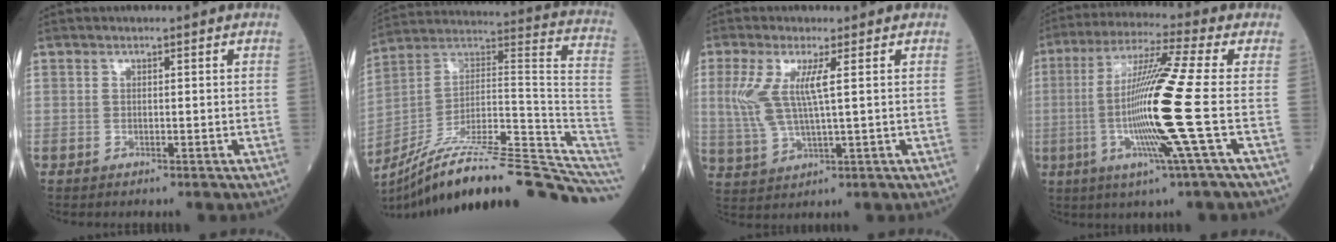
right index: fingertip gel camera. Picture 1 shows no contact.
{"total": 27.4, "force": [-22.0, 2.7, 16.2], "torque": [-0.161, 0.032, -0.336]}
{"total": 7.1, "force": [1.6, 1.0, 6.8], "torque": [-0.168, 0.000, 0.036]}
{"total": 14.7, "force": [-2.5, -2.2, 14.4], "torque": [-0.283, -0.014, -0.058]}